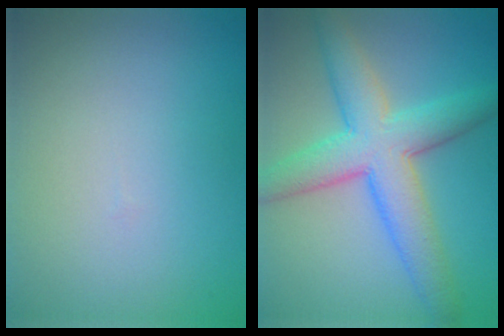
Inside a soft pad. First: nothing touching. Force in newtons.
{"total": 7.4, "press": 7.3, "slide": 0.1}